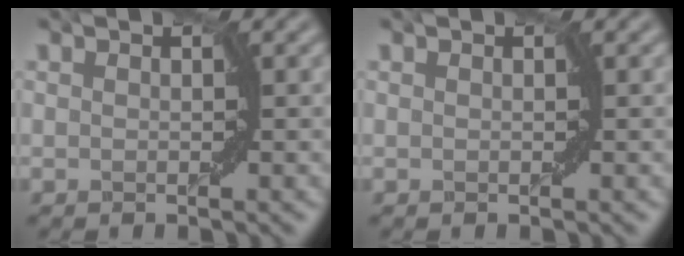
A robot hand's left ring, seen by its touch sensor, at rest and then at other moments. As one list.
[{"total": 0.0}]